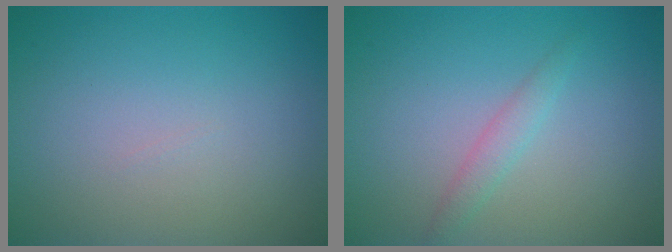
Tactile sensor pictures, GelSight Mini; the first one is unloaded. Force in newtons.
{"total": 1.4, "press": 1.4, "slide": 0.0}